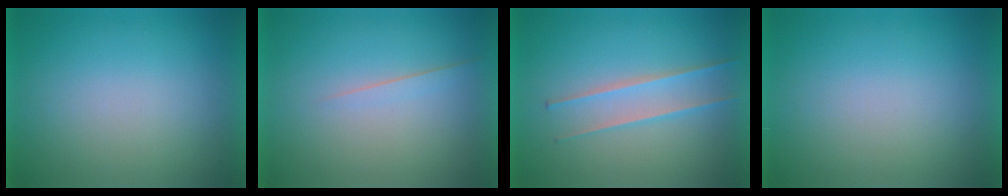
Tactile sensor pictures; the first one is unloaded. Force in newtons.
{"total": 1.4}
{"total": 2.4}
{"total": 1.1}